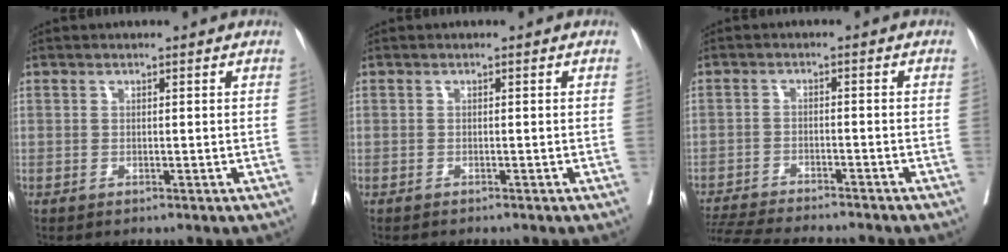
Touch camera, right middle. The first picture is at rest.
{"total": 1.2, "force": [-0.9, 0.0, 0.7], "torque": [-0.013, -0.002, -0.009]}
{"total": 13.7, "force": [-12.5, 1.5, 5.4], "torque": [-0.107, -0.016, -0.182]}